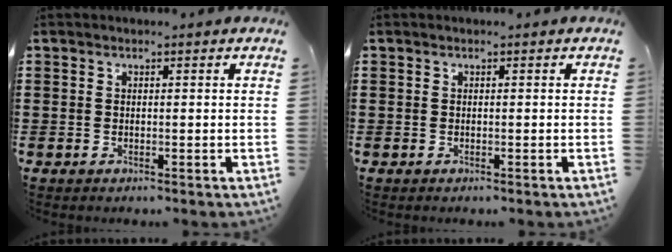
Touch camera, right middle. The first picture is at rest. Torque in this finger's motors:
{"motor_torque": [-0.09, 0.16, -0.05, -0.01]}